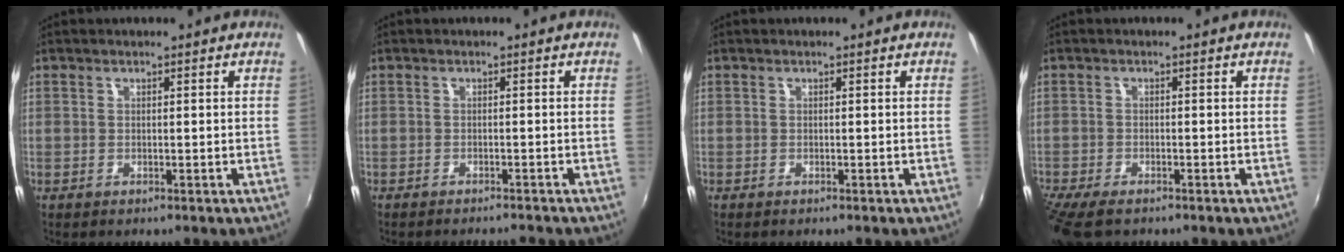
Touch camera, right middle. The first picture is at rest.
{"total": 3.6, "force": [-3.5, 0.2, 1.0], "torque": [-0.029, -0.009, -0.052]}
{"total": 0.0}
{"total": 7.3, "force": [-5.6, 2.3, 4.0], "torque": [-0.102, -0.038, -0.106]}